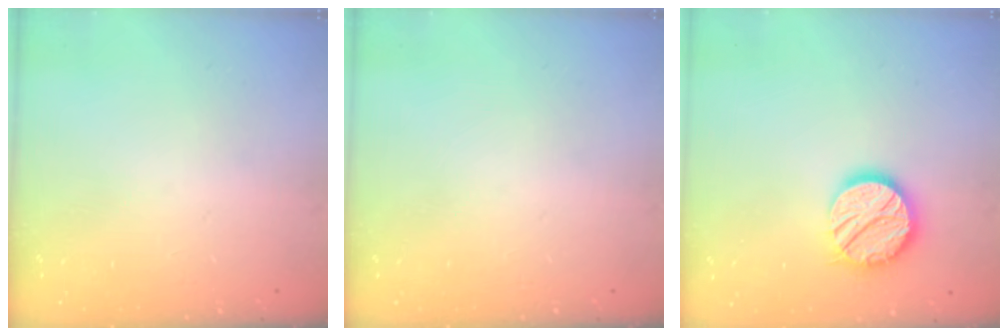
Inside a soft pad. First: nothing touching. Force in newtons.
{"total": 0.0}
{"total": 13.8, "press": 13.7, "slide": 0.8}